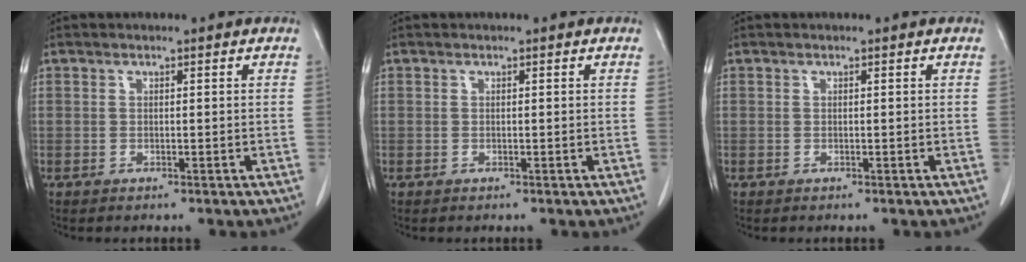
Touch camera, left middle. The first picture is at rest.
{"total": 0.0}
{"total": 0.0}